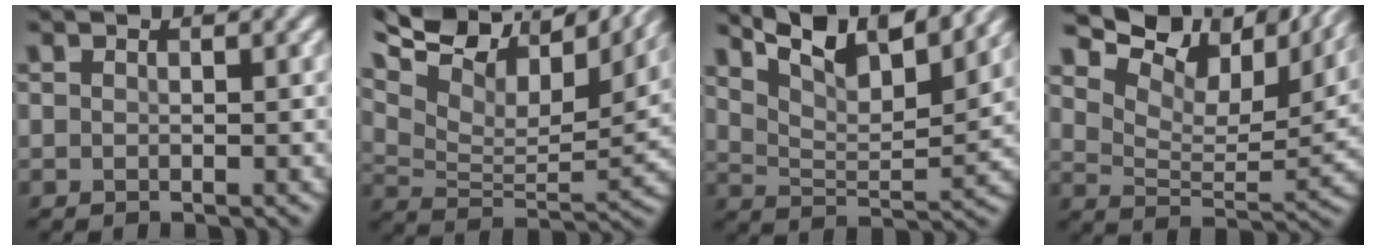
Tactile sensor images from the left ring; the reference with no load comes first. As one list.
[{"total": 14.5, "force": [10.6, 5.4, 8.3], "torque": [-0.174, 0.045, 0.161]}, {"total": 9.9, "force": [7.4, 2.7, 6.0], "torque": [-0.109, 0.013, 0.106]}, {"total": 12.9, "force": [9.8, 4.7, 7.0], "torque": [-0.143, 0.021, 0.149]}]